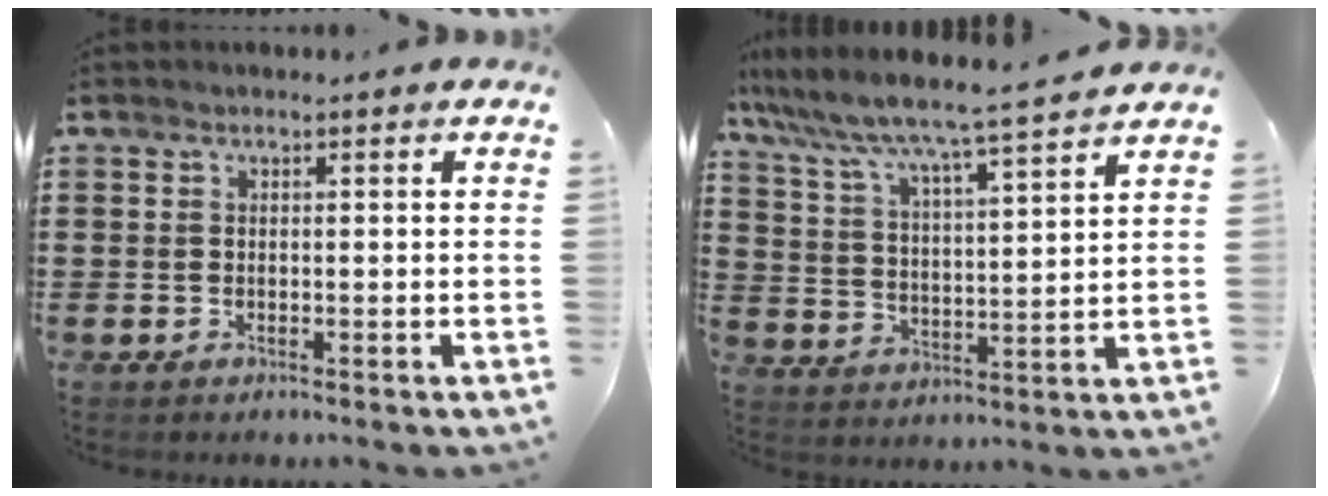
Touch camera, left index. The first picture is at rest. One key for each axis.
{"total": 5.5, "fx": 5.1, "fy": -0.6, "fz": 1.9, "tx": -0.062, "ty": -0.042, "tz": 0.078}